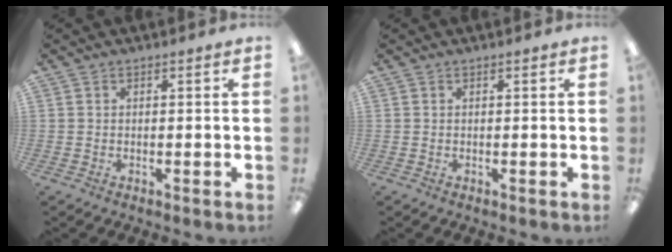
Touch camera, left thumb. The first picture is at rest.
{"total": 0.0}